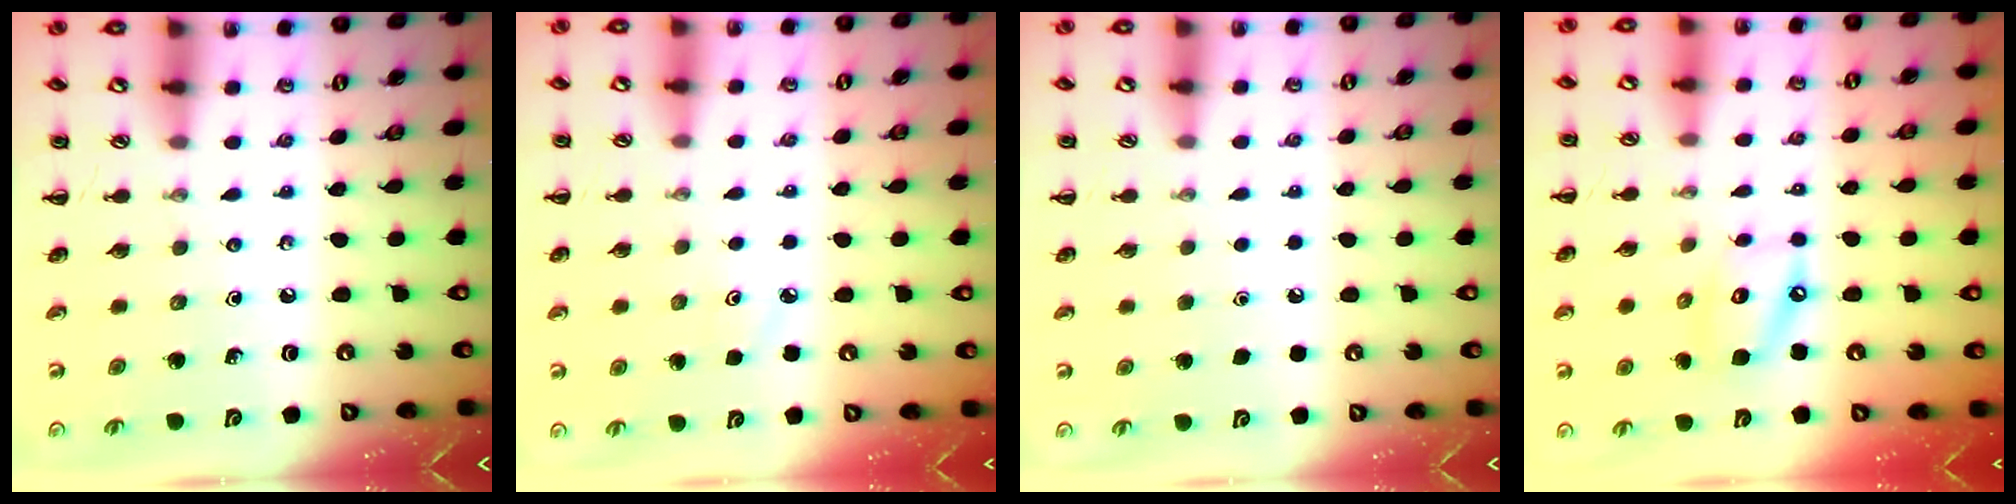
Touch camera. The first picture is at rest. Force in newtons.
{"total": 4.4, "press": 4.2, "slide": 1.2}
{"total": 1.8, "press": 1.7, "slide": 0.1}
{"total": 9.4, "press": 9.3, "slide": 1.4}